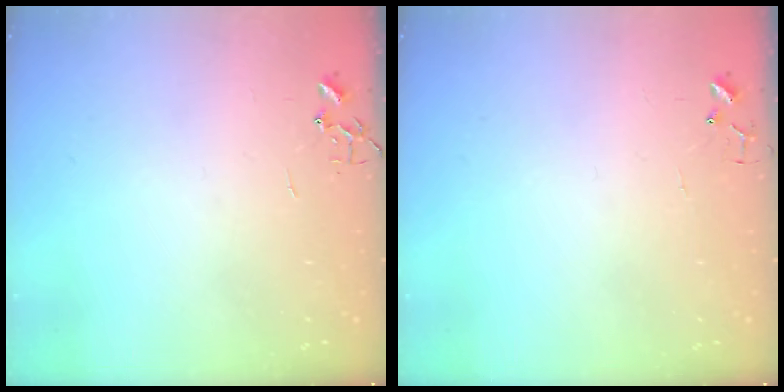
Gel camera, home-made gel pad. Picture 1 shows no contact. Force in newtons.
{"total": 4.9, "press": 4.8, "slide": 0.4}